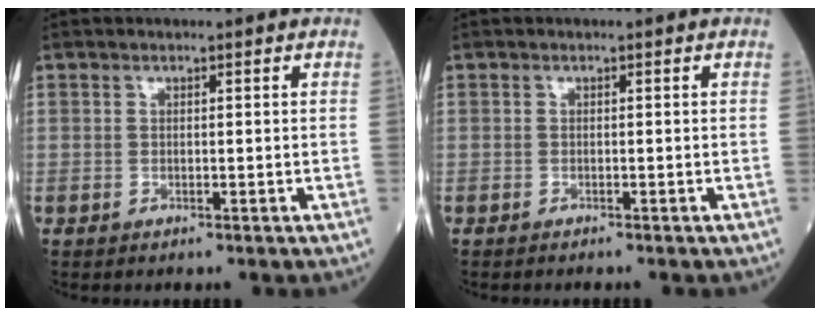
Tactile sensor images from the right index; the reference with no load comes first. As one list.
[{"total": 1.1, "force": [-1.0, 0.0, 0.5], "torque": [-0.006, -0.001, -0.013]}]